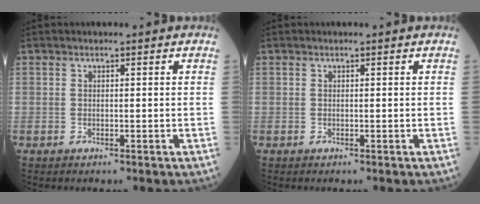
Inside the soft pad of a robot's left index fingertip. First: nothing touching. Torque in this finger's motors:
{"motor_torque": [0.00, 0.00, 0.00, 0.00]}